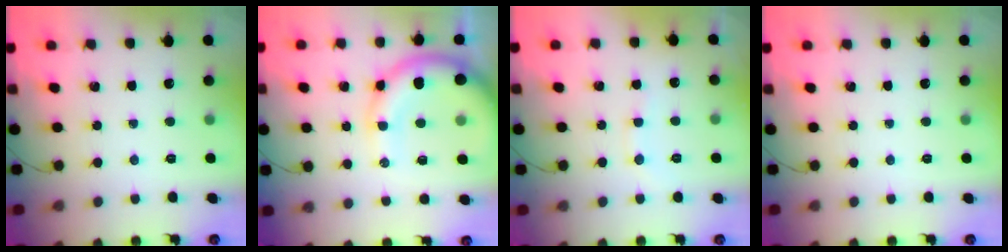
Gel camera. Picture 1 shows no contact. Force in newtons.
{"total": 13.4, "press": 13.1, "slide": 2.7}
{"total": 7.2, "press": 7.1, "slide": 1.2}
{"total": 0.0}